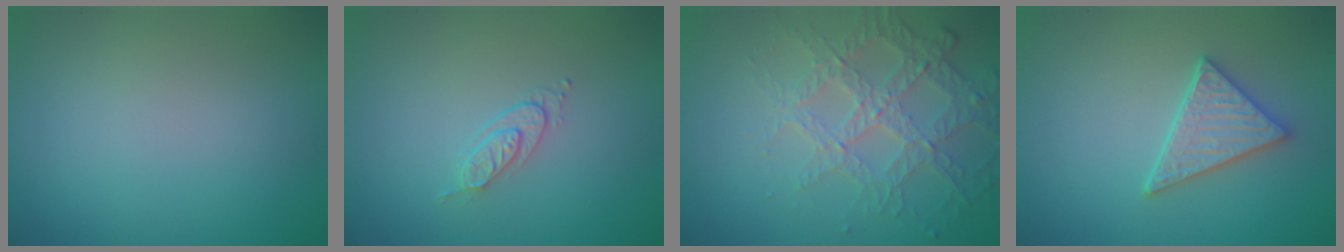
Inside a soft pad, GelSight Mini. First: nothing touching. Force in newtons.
{"total": 1.7, "press": 1.1, "slide": 1.3}
{"total": 3.8, "press": 3.5, "slide": 1.3}
{"total": 3.3, "press": 3.1, "slide": 1.2}